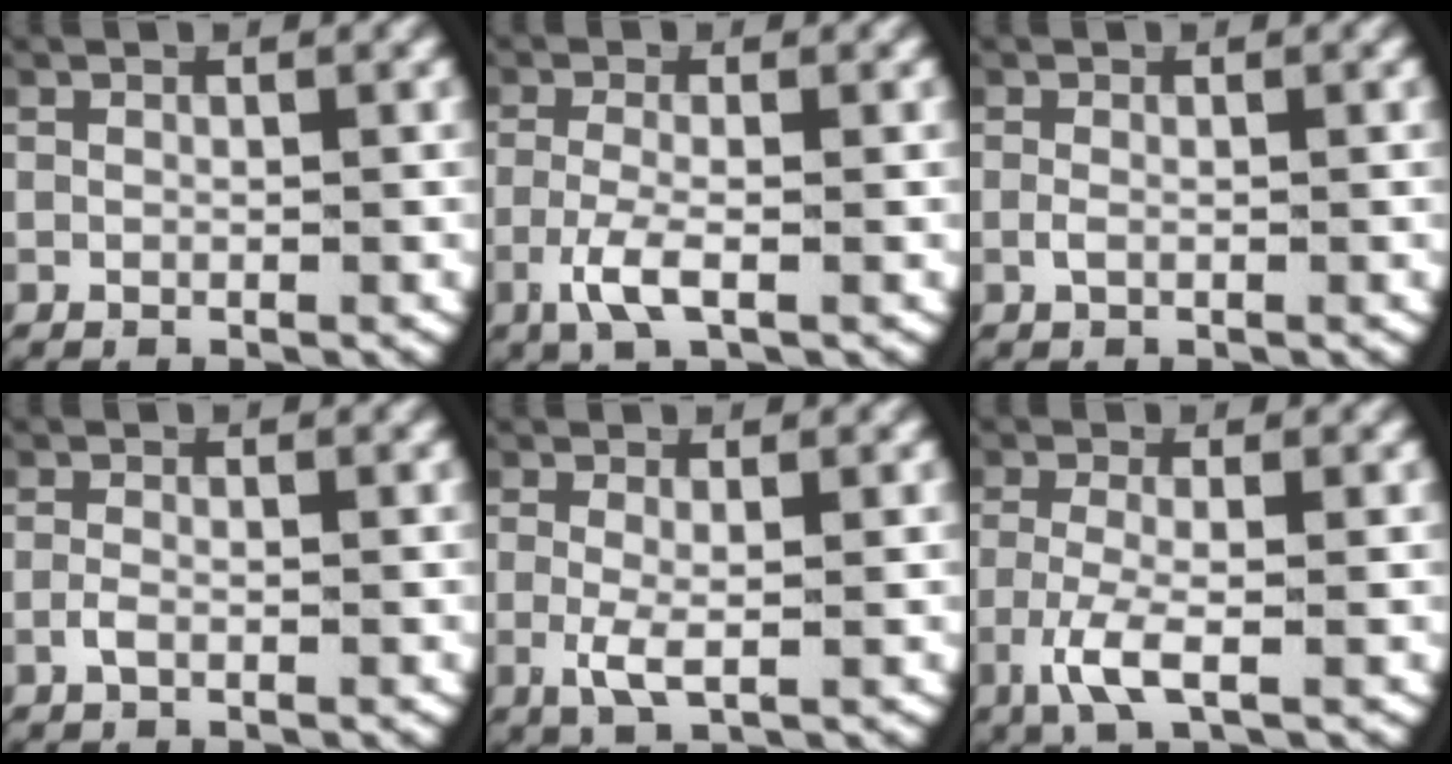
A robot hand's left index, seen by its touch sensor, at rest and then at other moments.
{"total": 3.2, "force": [-1.3, 0.8, 2.8], "torque": [-0.074, -0.014, -0.018]}
{"total": 0.6, "force": [-0.2, 0.1, 0.5], "torque": [-0.021, -0.006, -0.001]}
{"total": 0.9, "force": [-0.5, 0.2, 0.6], "torque": [-0.022, -0.005, -0.010]}
{"total": 2.4, "force": [-0.3, 0.7, 2.2], "torque": [-0.059, -0.017, 0.003]}
{"total": 3.6, "force": [-1.2, 0.9, 3.2], "torque": [-0.085, -0.016, -0.016]}